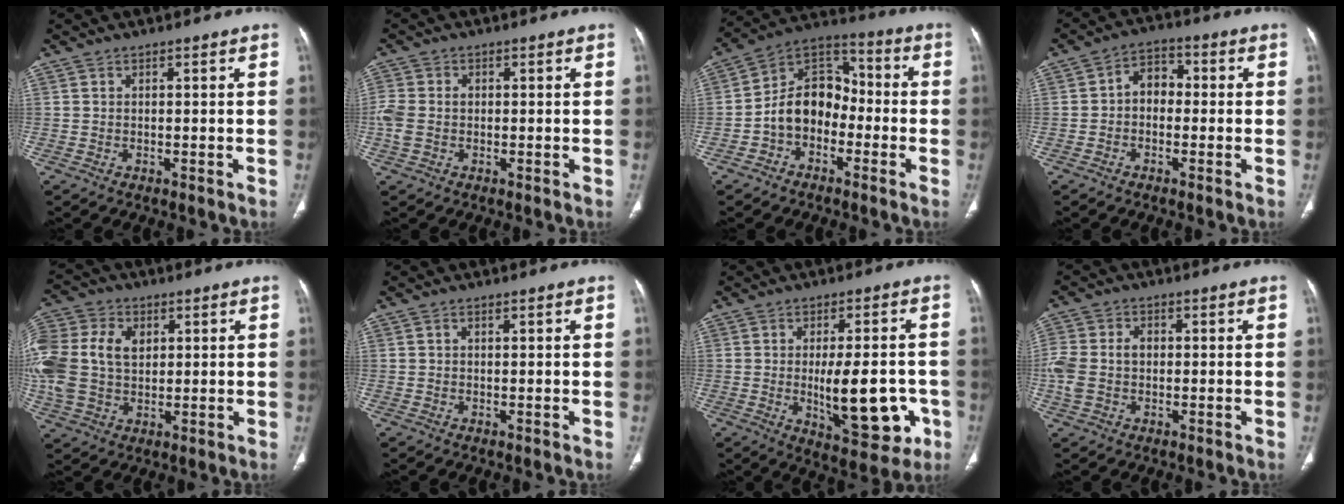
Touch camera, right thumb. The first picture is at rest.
{"total": 4.9, "force": [-0.4, 3.6, 3.2], "torque": [-0.089, 0.014, -0.005]}
{"total": 12.0, "force": [-3.2, 9.1, 7.2], "torque": [-0.095, 0.053, -0.071]}
{"total": 5.4, "force": [-0.5, 4.1, 3.5], "torque": [-0.032, 0.023, -0.024]}
{"total": 20.6, "force": [3.7, 15.3, 13.4], "torque": [-0.341, 0.029, 0.079]}
{"total": 0.6, "force": [0.3, 0.3, 0.4], "torque": [-0.006, 0.000, 0.004]}
{"total": 14.9, "force": [-2.9, 6.2, 13.2], "torque": [-0.163, -0.001, -0.028]}
{"total": 8.0, "force": [-0.2, 5.8, 5.5], "torque": [-0.134, 0.022, -0.001]}